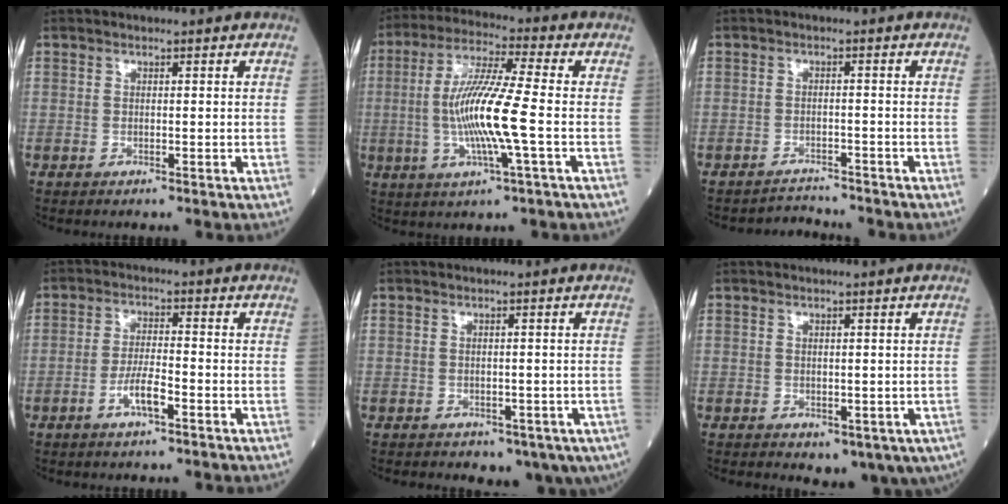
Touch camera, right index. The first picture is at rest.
{"total": 12.1, "force": [-1.6, 0.1, 12.0], "torque": [-0.239, -0.002, -0.037]}
{"total": 3.0, "force": [-2.8, 0.0, -1.1], "torque": [0.020, -0.005, -0.041]}
{"total": 4.3, "force": [-2.1, 0.7, 3.7], "torque": [-0.073, 0.003, -0.040]}
{"total": 7.3, "force": [-4.4, 4.5, 3.7], "torque": [-0.034, 0.004, -0.055]}
{"total": 6.7, "force": [-3.0, 4.0, 4.5], "torque": [-0.040, -0.003, -0.030]}